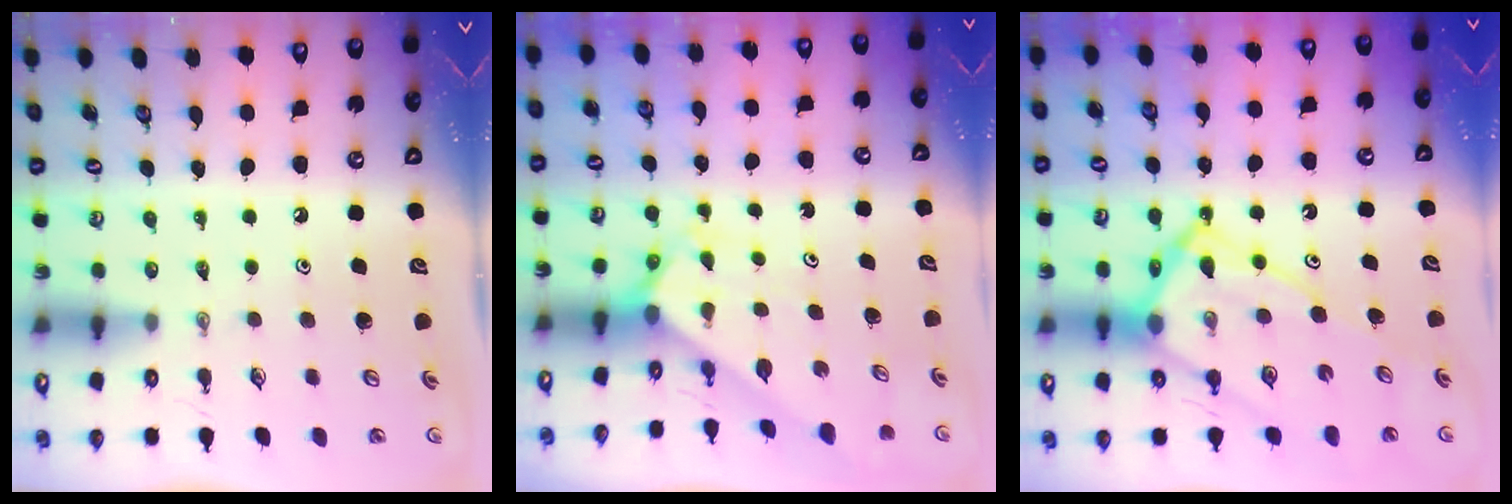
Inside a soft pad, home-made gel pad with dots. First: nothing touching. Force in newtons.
{"total": 2.3, "press": 2.3, "slide": 0.2}
{"total": 18.5, "press": 18.3, "slide": 2.1}